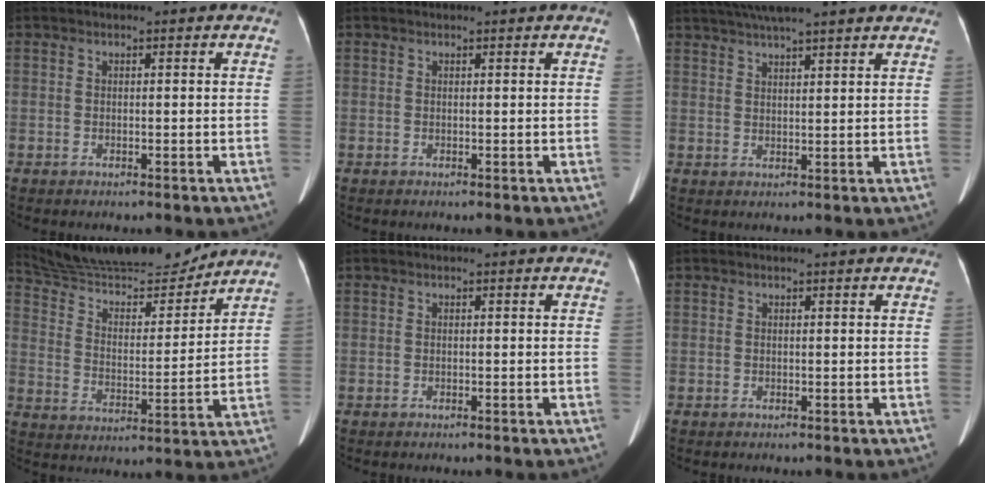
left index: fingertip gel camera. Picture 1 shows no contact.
{"total": 0.5, "force": [0.5, 0.2, 0.1], "torque": [-0.010, 0.014, 0.009]}
{"total": 15.1, "force": [12.9, 1.4, 7.6], "torque": [-0.134, 0.048, 0.184]}
{"total": 17.6, "force": [16.5, 1.9, 5.9], "torque": [-0.106, -0.009, 0.270]}
{"total": 0.0}
{"total": 0.7, "force": [0.6, 0.2, 0.2], "torque": [-0.009, 0.012, 0.010]}